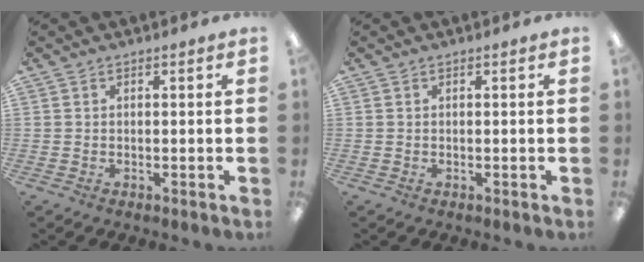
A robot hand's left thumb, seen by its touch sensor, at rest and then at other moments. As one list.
[{"total": 0.0}]